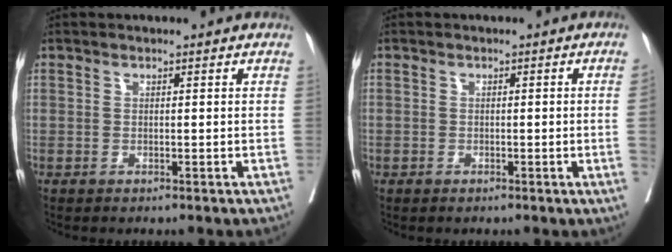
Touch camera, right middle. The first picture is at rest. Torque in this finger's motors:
{"motor_torque": [0.59, -0.63, -0.56, -0.21]}